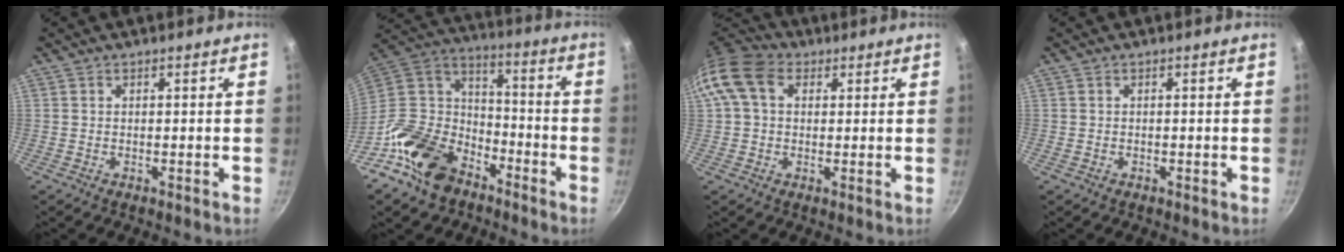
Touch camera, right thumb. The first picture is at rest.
{"total": 18.3, "force": [-10.9, 12.0, 8.6], "torque": [-0.133, 0.084, -0.210]}
{"total": 10.7, "force": [2.9, 7.8, 6.8], "torque": [-0.119, 0.020, 0.036]}
{"total": 0.0}